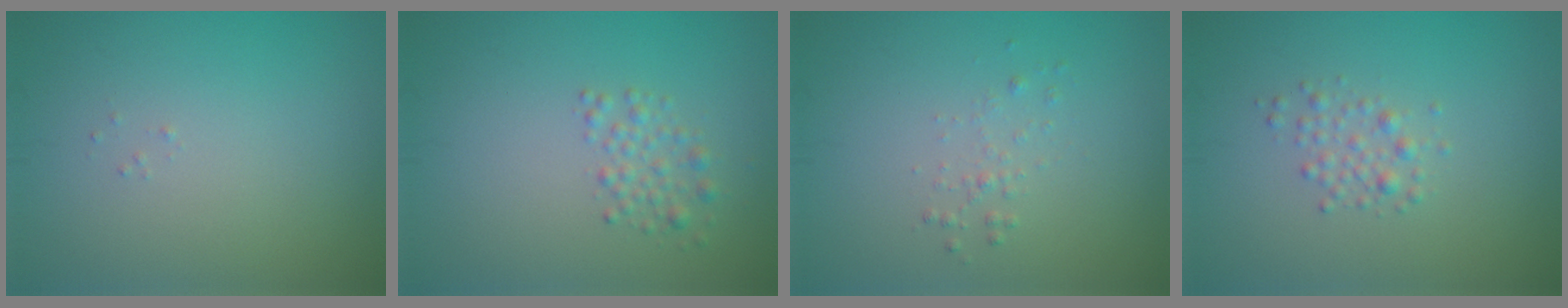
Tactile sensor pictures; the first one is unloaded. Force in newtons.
{"total": 1.7, "press": 1.7, "slide": 0.0}
{"total": 0.9, "press": 0.9, "slide": 0.0}
{"total": 1.5, "press": 1.5, "slide": 0.0}